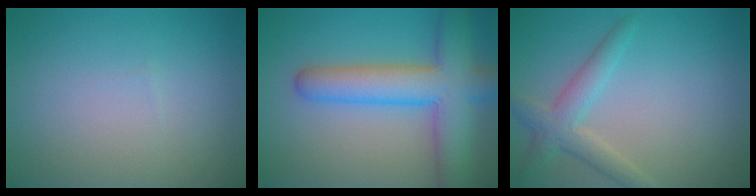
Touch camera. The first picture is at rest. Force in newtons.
{"total": 8.0, "press": 8.0, "slide": 0.5}
{"total": 3.1, "press": 3.1, "slide": 0.1}